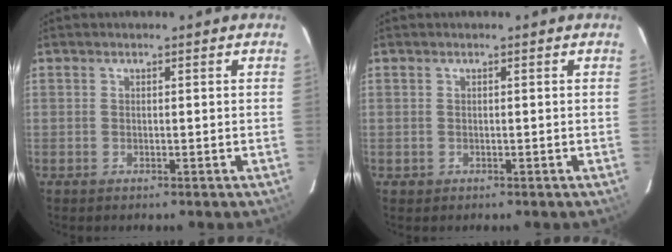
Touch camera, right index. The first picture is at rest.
{"total": 0.6, "force": [-0.3, 0.5, 0.0], "torque": [0.001, -0.001, -0.002]}